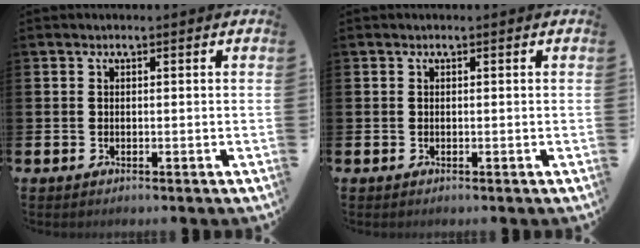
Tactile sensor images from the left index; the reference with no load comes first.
{"total": 0.0}